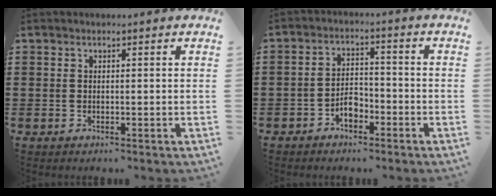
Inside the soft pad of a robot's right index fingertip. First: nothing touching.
{"total": 3.8, "force": [-2.4, 2.1, 2.2], "torque": [-0.040, 0.008, -0.046]}